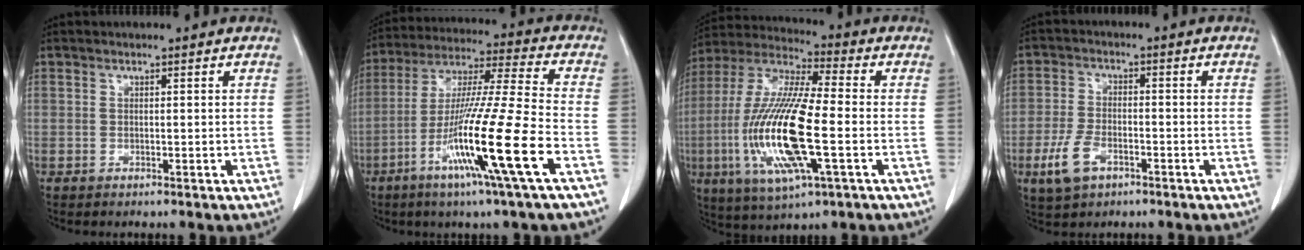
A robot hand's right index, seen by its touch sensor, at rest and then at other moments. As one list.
[{"total": 18.2, "force": [-7.1, -1.6, 16.7], "torque": [-0.327, -0.029, -0.135]}, {"total": 18.8, "force": [-3.8, 3.0, 18.1], "torque": [-0.388, -0.014, -0.069]}, {"total": 6.2, "force": [-3.0, 3.3, 4.4], "torque": [-0.100, -0.001, -0.052]}]